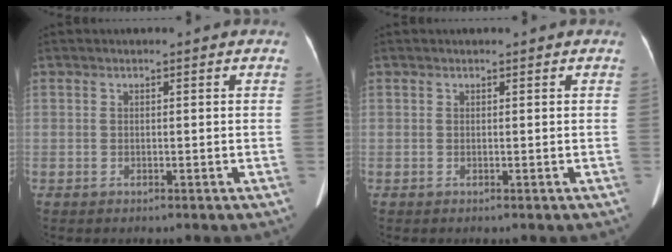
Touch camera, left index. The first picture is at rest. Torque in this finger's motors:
{"motor_torque": [-0.06, -0.04, -0.01, -0.01]}